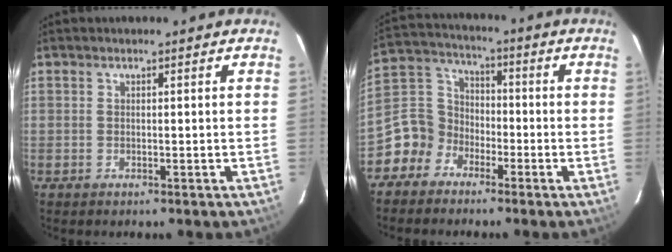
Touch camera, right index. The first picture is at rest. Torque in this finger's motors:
{"motor_torque": [0.03, -0.06, -0.43, -0.22]}